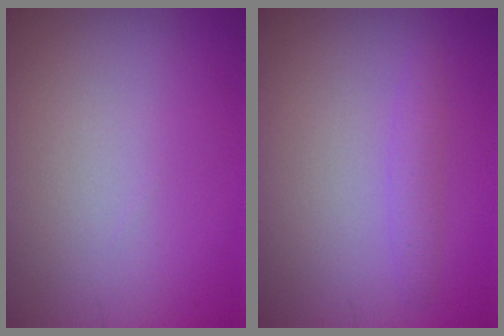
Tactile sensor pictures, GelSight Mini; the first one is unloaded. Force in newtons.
{"total": 1.5, "press": 1.5, "slide": 0.1}